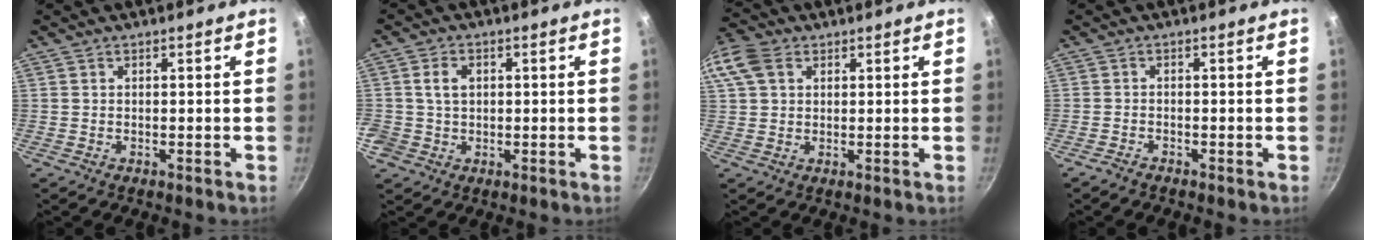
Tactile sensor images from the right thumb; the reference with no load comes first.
{"total": 4.8, "force": [0.6, 4.0, 2.6], "torque": [-0.032, 0.003, 0.008]}
{"total": 8.8, "force": [3.4, 6.2, 5.2], "torque": [-0.107, 0.015, 0.056]}
{"total": 1.3, "force": [-1.2, 0.4, 0.2], "torque": [-0.017, 0.012, -0.026]}